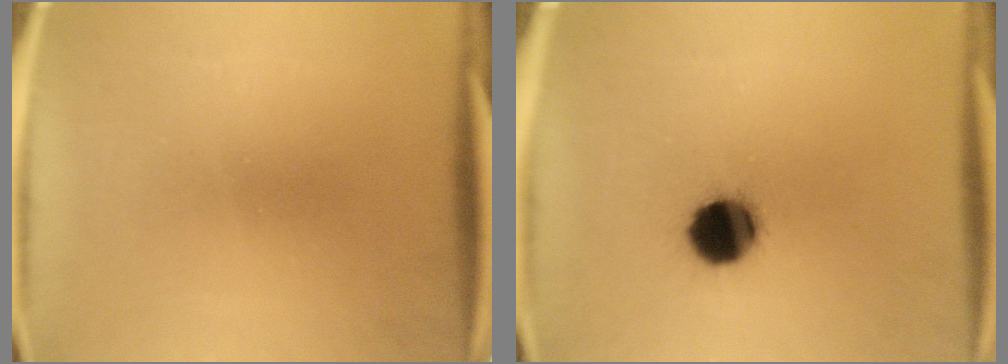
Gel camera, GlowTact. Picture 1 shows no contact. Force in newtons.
{"total": 10.8}